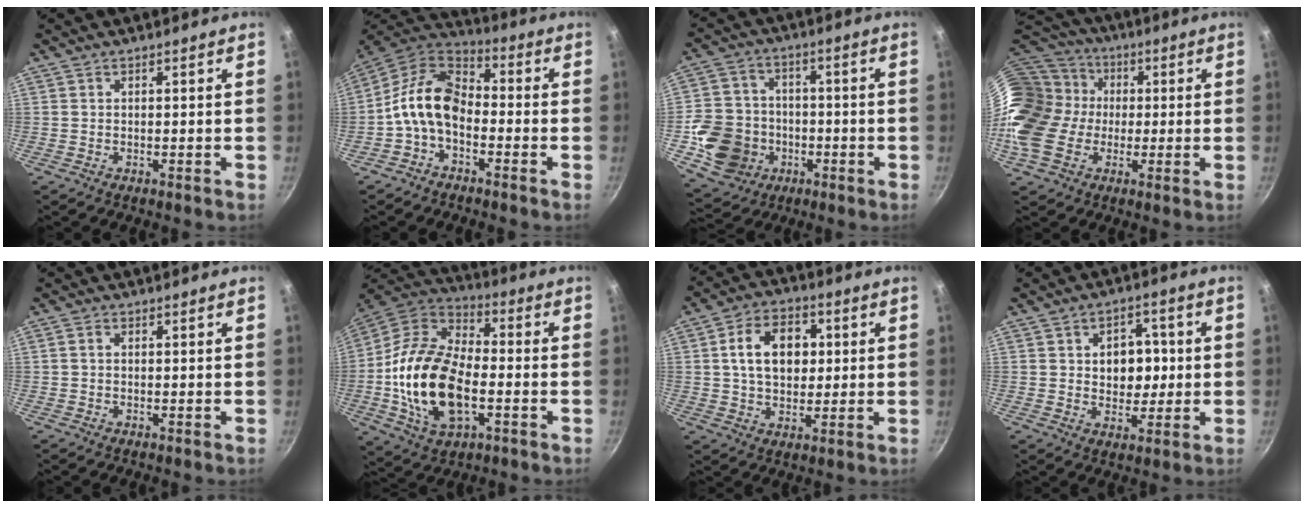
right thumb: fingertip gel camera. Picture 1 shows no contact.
{"total": 11.6, "force": [-2.8, 7.6, 8.4], "torque": [-0.136, 0.047, -0.074]}
{"total": 13.9, "force": [-3.5, 12.2, 5.8], "torque": [-0.085, 0.031, -0.056]}
{"total": 22.5, "force": [0.0, 18.2, 13.2], "torque": [-0.259, 0.060, 0.001]}
{"total": 1.0, "force": [0.1, 0.8, 0.6], "torque": [-0.011, 0.005, 0.000]}
{"total": 21.3, "force": [-3.6, 12.4, 17.0], "torque": [-0.315, 0.027, -0.072]}
{"total": 12.2, "force": [2.1, 8.6, 8.3], "torque": [-0.111, 0.010, 0.028]}
{"total": 8.3, "force": [0.9, 6.2, 5.4], "torque": [-0.036, 0.001, 0.013]}